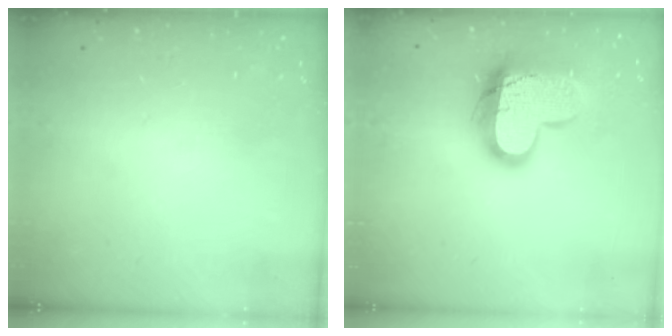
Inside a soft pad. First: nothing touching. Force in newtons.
{"total": 16.4, "press": 16.3, "slide": 1.5}